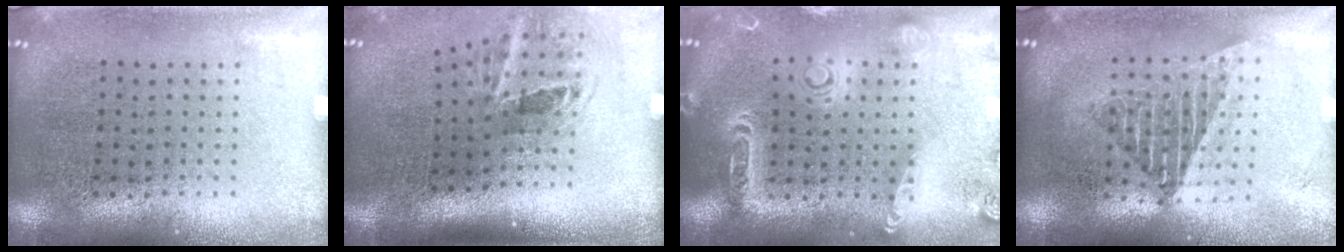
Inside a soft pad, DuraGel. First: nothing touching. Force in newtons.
{"total": 2.0, "press": 1.2, "slide": 1.6}
{"total": 2.0, "press": 1.9, "slide": 0.6}
{"total": 1.5, "press": 1.3, "slide": 0.8}